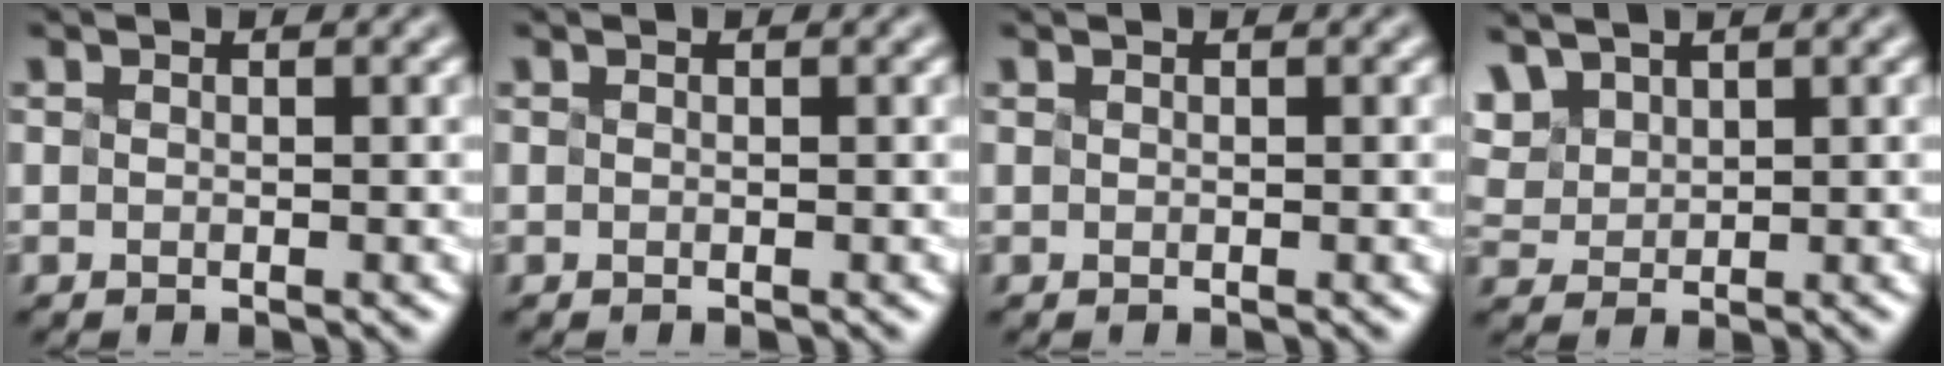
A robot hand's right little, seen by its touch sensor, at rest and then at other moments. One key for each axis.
{"total": 0.0}
{"total": 0.9, "fx": 0.5, "fy": 0.5, "fz": 0.5, "tx": -0.003, "ty": 0.011, "tz": 0.005}
{"total": 2.0, "fx": 1.8, "fy": 0.8, "fz": 0.3, "tx": -0.032, "ty": 0.013, "tz": 0.064}